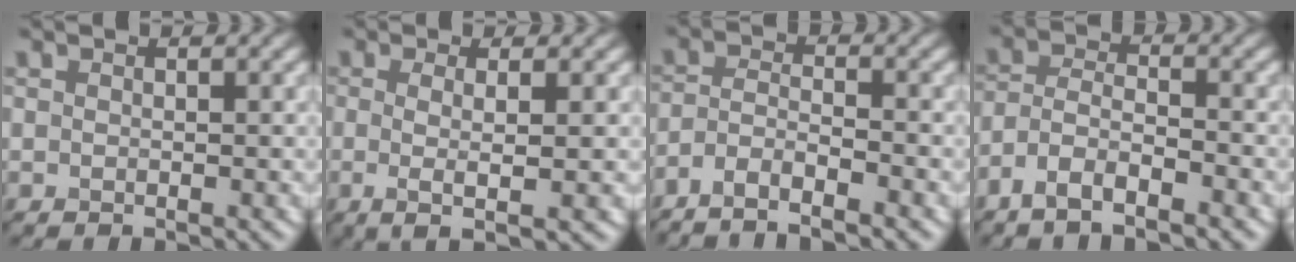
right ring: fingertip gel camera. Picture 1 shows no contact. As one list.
[{"total": 3.6, "force": [-0.1, 0.8, 3.5], "torque": [-0.061, -0.004, -0.003]}, {"total": 3.7, "force": [-3.1, 0.7, 2.0], "torque": [-0.039, 0.000, -0.065]}, {"total": 4.3, "force": [-3.2, 1.2, 2.5], "torque": [-0.049, 0.000, -0.069]}]